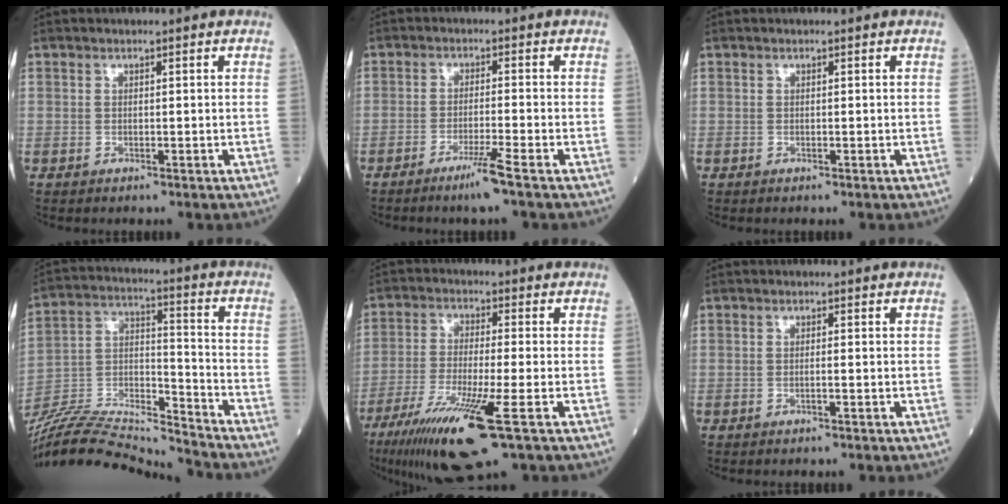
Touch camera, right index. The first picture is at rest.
{"total": 4.2, "force": [-2.8, -1.1, 3.0], "torque": [-0.060, -0.010, -0.057]}
{"total": 0.0}
{"total": 19.4, "force": [-18.8, 0.1, 4.8], "torque": [-0.097, 0.017, -0.328]}
{"total": 13.2, "force": [-6.8, 0.3, 11.3], "torque": [-0.222, -0.038, -0.120]}
{"total": 0.9, "force": [-0.3, -0.1, 0.9], "torque": [-0.018, 0.000, -0.006]}